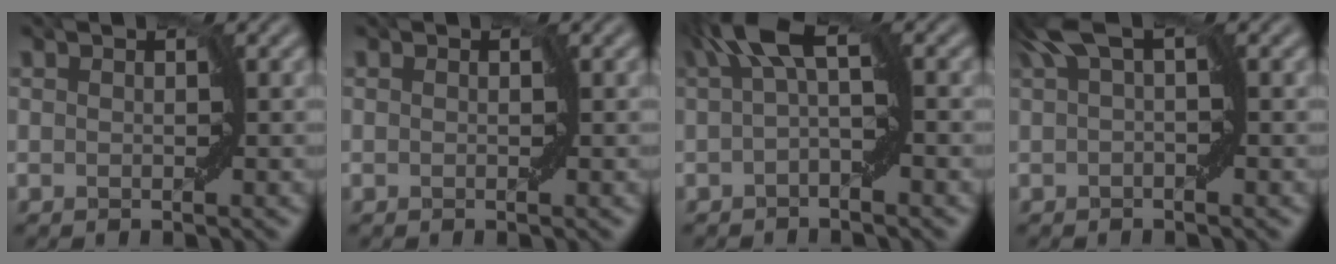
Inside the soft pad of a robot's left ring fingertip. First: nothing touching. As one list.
[{"total": 0.0}, {"total": 5.1, "force": [1.2, 1.3, 4.8], "torque": [-0.083, 0.021, 0.004]}, {"total": 3.3, "force": [1.3, 0.6, 3.0], "torque": [-0.059, 0.010, 0.013]}]